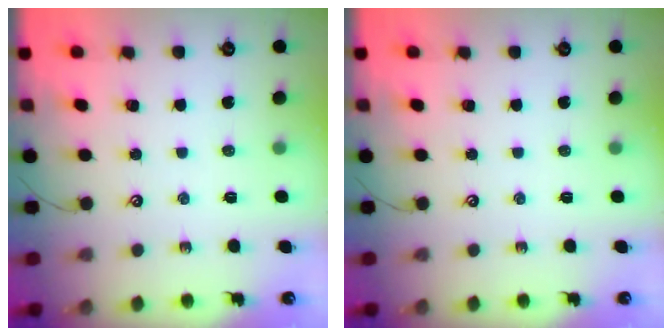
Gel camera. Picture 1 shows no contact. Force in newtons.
{"total": 0.0}